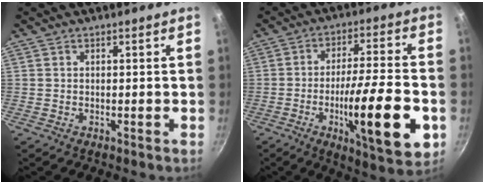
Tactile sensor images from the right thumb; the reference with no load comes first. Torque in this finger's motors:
{"motor_torque": [-0.17, 0.83, 1.61, -0.46, 0.22]}